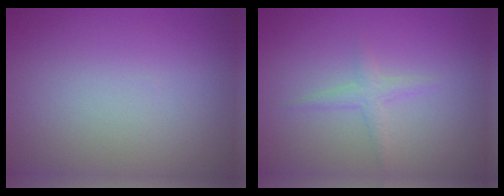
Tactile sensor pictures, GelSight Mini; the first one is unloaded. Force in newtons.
{"total": 1.4, "press": 1.4, "slide": 0.0}